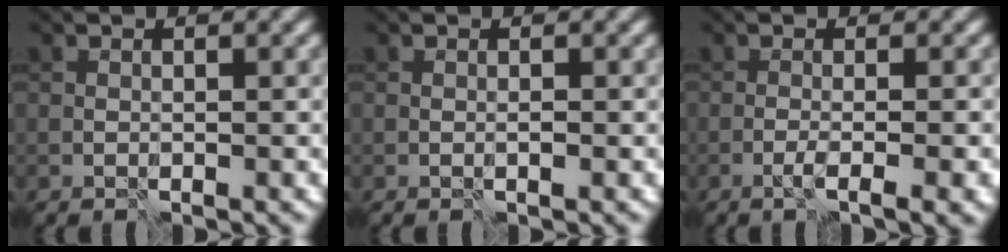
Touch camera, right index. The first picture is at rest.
{"total": 0.0}
{"total": 3.1, "force": [-1.2, 0.7, 2.8], "torque": [-0.038, 0.006, -0.027]}